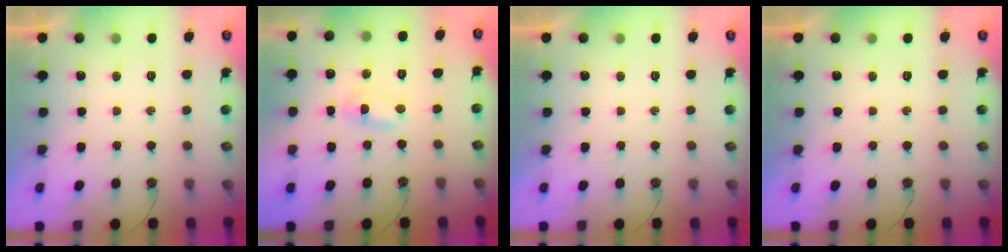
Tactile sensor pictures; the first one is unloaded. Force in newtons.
{"total": 1.5, "press": 1.3, "slide": 0.7}
{"total": 0.0}
{"total": 0.0}